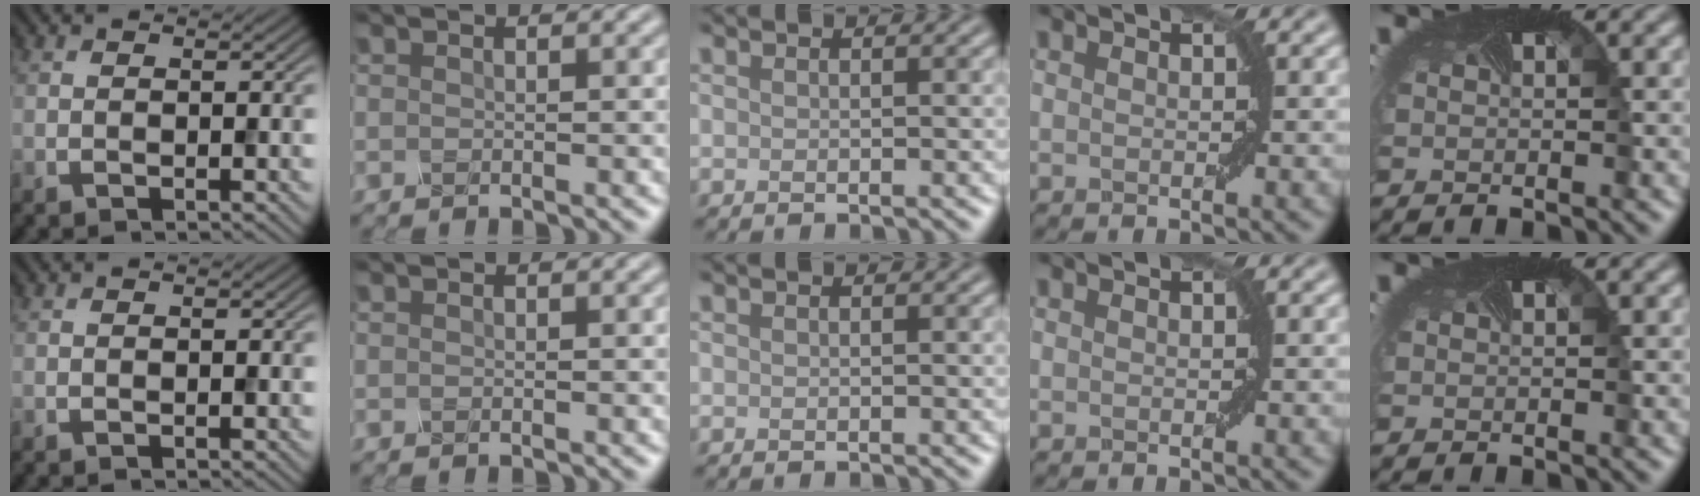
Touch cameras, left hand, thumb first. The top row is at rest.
{}